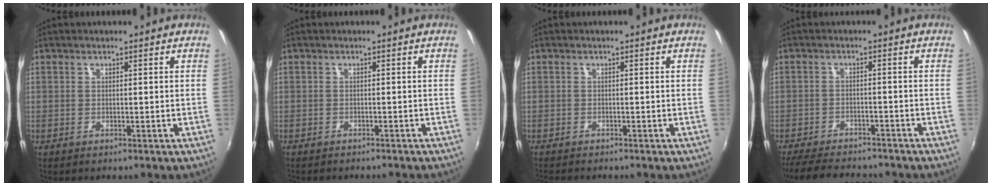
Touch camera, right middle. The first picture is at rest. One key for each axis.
{"total": 2.8, "fx": -2.6, "fy": 0.6, "fz": 0.9, "tx": -0.025, "ty": -0.013, "tz": -0.040}
{"total": 2.0, "fx": -2.0, "fy": 0.3, "fz": 0.5, "tx": -0.016, "ty": -0.015, "tz": -0.035}
{"total": 12.0, "fx": -10.5, "fy": 3.4, "fz": 4.7, "tx": -0.114, "ty": -0.019, "tz": -0.161}